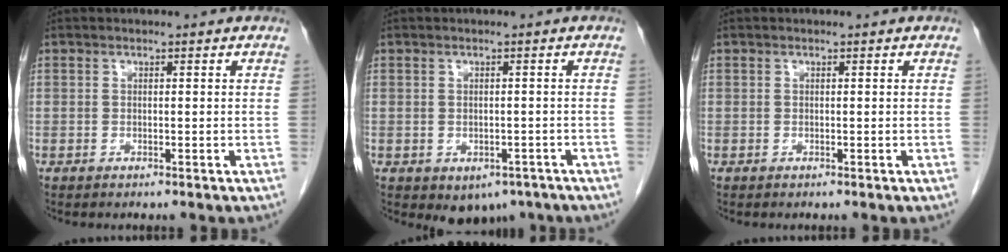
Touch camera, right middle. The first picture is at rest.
{"total": 4.5, "force": [-2.7, 3.1, 1.8], "torque": [-0.011, 0.002, -0.028]}
{"total": 0.0}